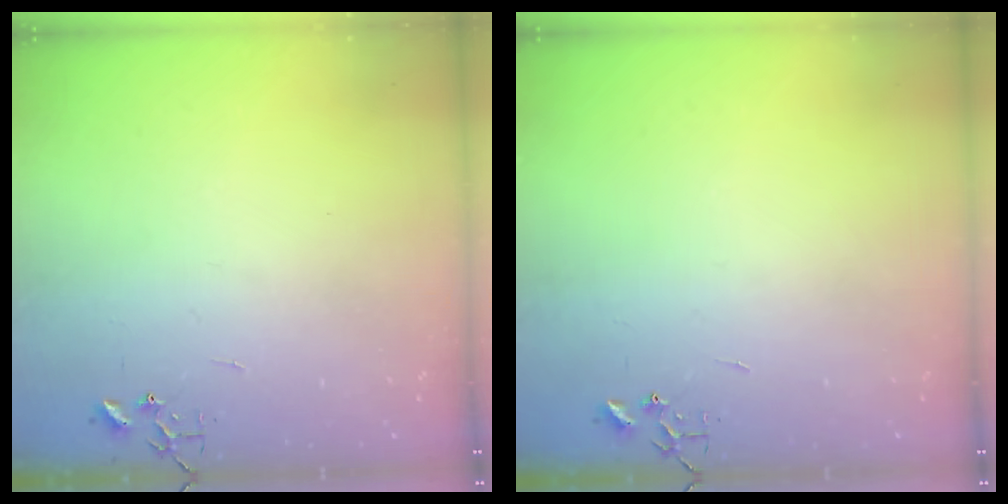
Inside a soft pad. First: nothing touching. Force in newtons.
{"total": 0.0}